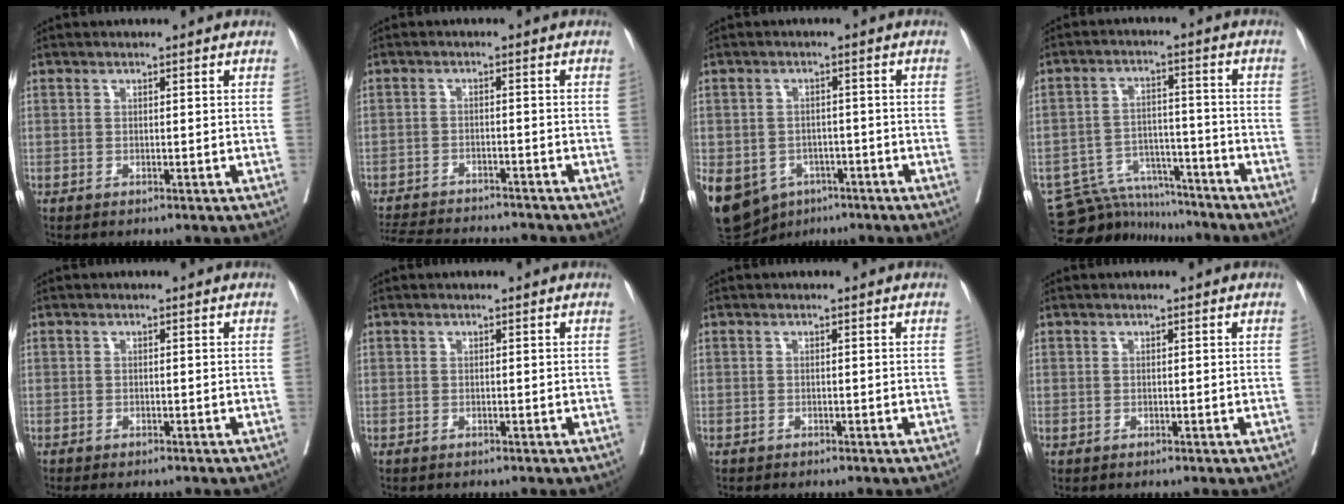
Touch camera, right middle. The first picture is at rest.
{"total": 13.3, "force": [-12.4, 2.1, 4.3], "torque": [-0.083, -0.008, -0.174]}
{"total": 19.9, "force": [-9.1, 15.7, 8.4], "torque": [-0.260, -0.006, -0.119]}
{"total": 10.7, "force": [-10.3, 2.9, 0.3], "torque": [-0.004, 0.019, -0.167]}
{"total": 3.4, "force": [-2.8, 1.3, 1.3], "torque": [-0.008, -0.006, -0.037]}
{"total": 0.0}
{"total": 0.0}
{"total": 0.0}